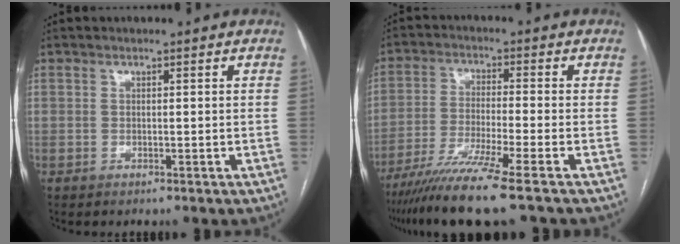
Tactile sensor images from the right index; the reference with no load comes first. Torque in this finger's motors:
{"motor_torque": [1.09, -1.05, 0.81, 0.19]}